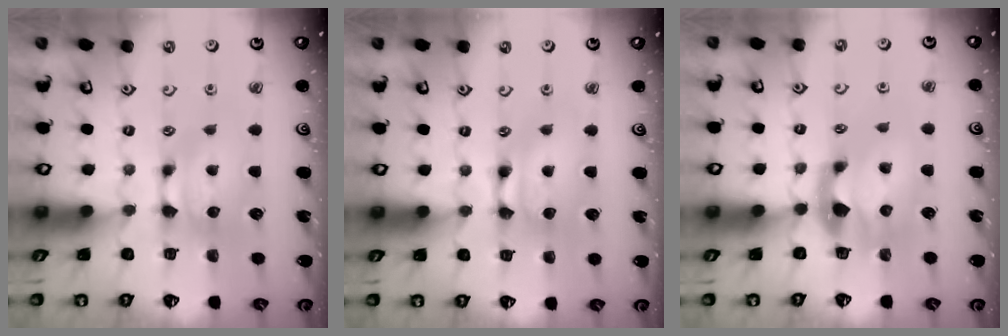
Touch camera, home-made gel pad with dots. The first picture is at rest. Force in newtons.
{"total": 1.9, "press": 1.9, "slide": 0.1}
{"total": 2.8, "press": 2.5, "slide": 1.3}